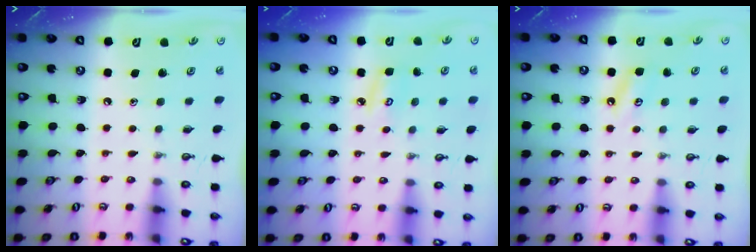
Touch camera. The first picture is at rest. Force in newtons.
{"total": 4.3, "press": 4.3, "slide": 0.5}
{"total": 3.4, "press": 3.3, "slide": 0.7}